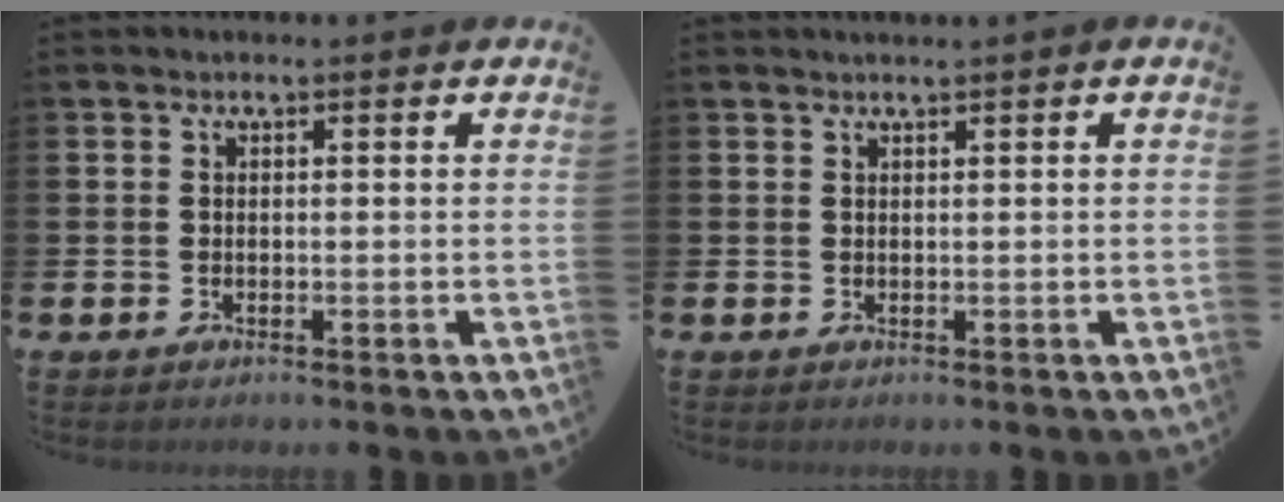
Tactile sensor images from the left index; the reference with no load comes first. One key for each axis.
{"total": 0.5, "fx": 0.4, "fy": -0.2, "fz": 0.3, "tx": -0.010, "ty": 0.001, "tz": 0.009}